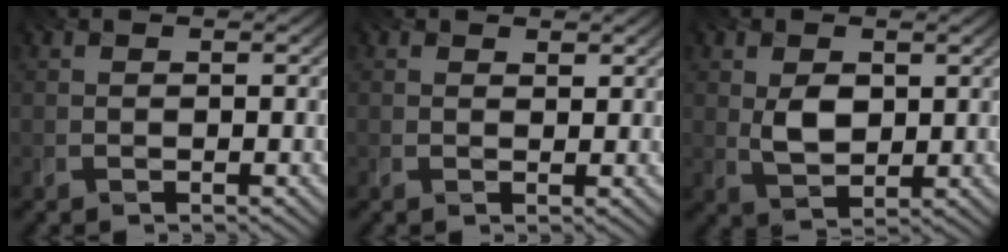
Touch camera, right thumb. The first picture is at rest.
{"total": 1.0, "force": [0.9, 0.3, 0.2], "torque": [-0.006, -0.002, 0.016]}
{"total": 3.8, "force": [0.9, 2.5, 2.8], "torque": [-0.063, -0.004, 0.020]}